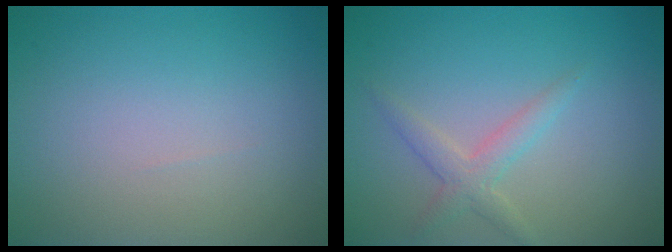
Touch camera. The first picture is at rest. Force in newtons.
{"total": 2.1, "press": 2.1, "slide": 0.1}